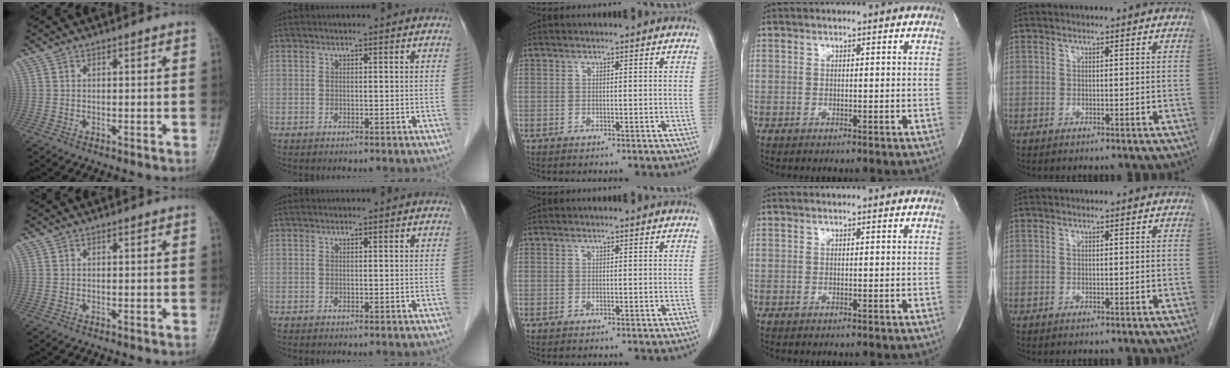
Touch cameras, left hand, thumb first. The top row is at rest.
{}